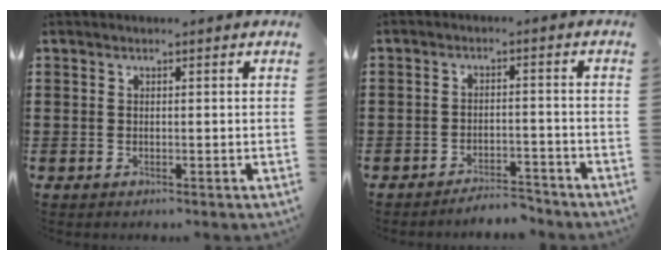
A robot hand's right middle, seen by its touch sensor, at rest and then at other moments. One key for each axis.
{"total": 4.0, "fx": -4.0, "fy": 0.3, "fz": 0.1, "tx": -0.008, "ty": 0.000, "tz": -0.082}